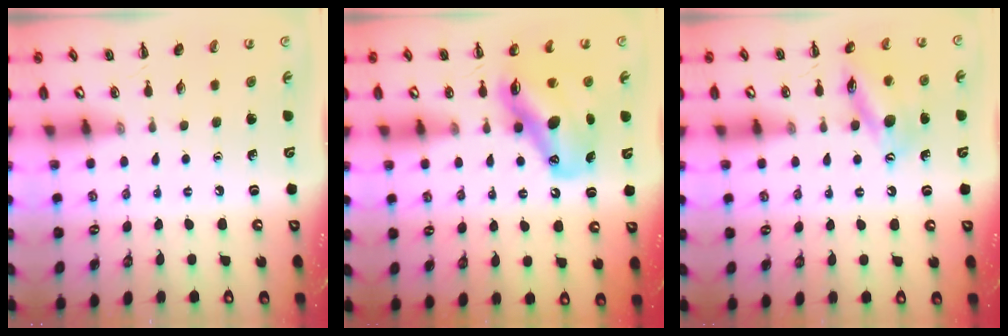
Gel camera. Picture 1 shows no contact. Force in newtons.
{"total": 14.2, "press": 13.6, "slide": 4.0}
{"total": 13.2, "press": 13.0, "slide": 2.2}